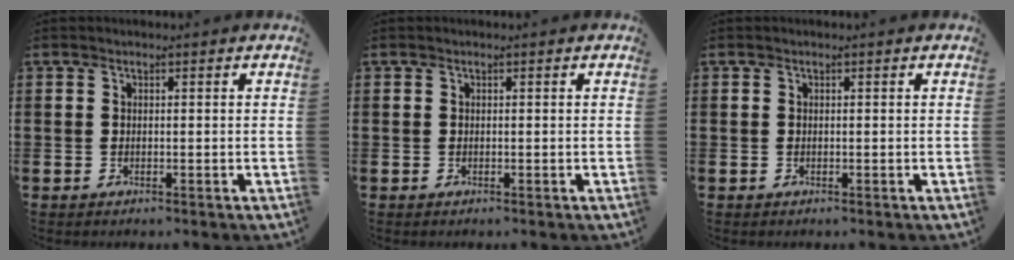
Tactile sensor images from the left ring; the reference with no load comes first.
{"total": 0.0}
{"total": 0.0}